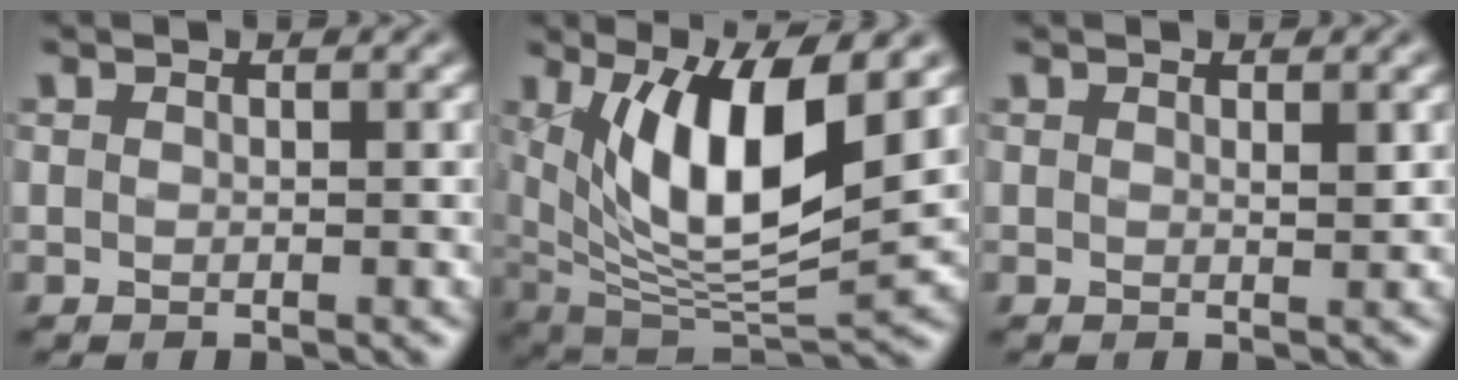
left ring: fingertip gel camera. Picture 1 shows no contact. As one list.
[{"total": 10.2, "force": [2.9, 3.3, 9.2], "torque": [-0.156, -0.016, 0.058]}, {"total": 0.6, "force": [0.3, 0.1, 0.6], "torque": [-0.006, -0.002, 0.005]}]